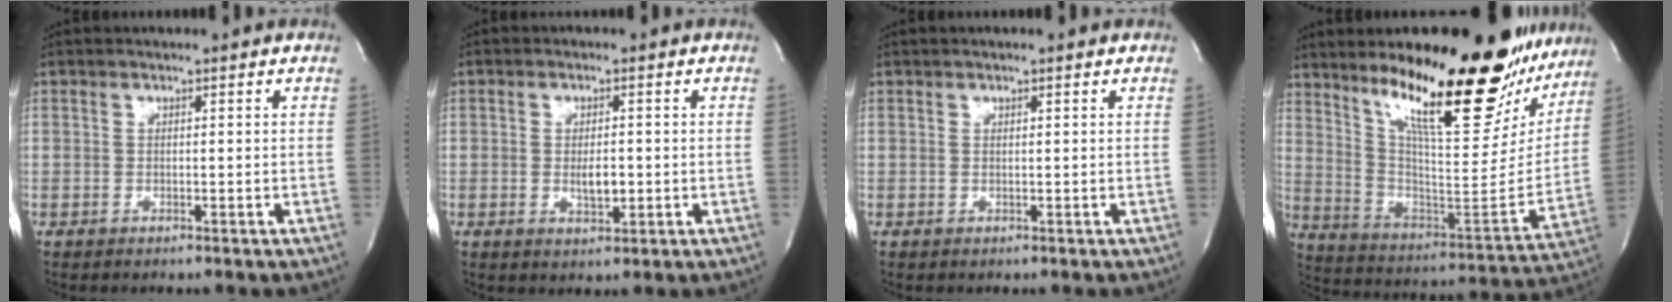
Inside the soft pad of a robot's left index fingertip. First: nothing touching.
{"total": 3.3, "force": [-0.4, 1.2, 3.1], "torque": [-0.054, -0.002, -0.004]}
{"total": 0.7, "force": [0.4, -0.1, 0.5], "torque": [-0.015, 0.005, 0.007]}
{"total": 25.9, "force": [18.8, 6.2, 16.7], "torque": [-0.254, -0.028, 0.284]}